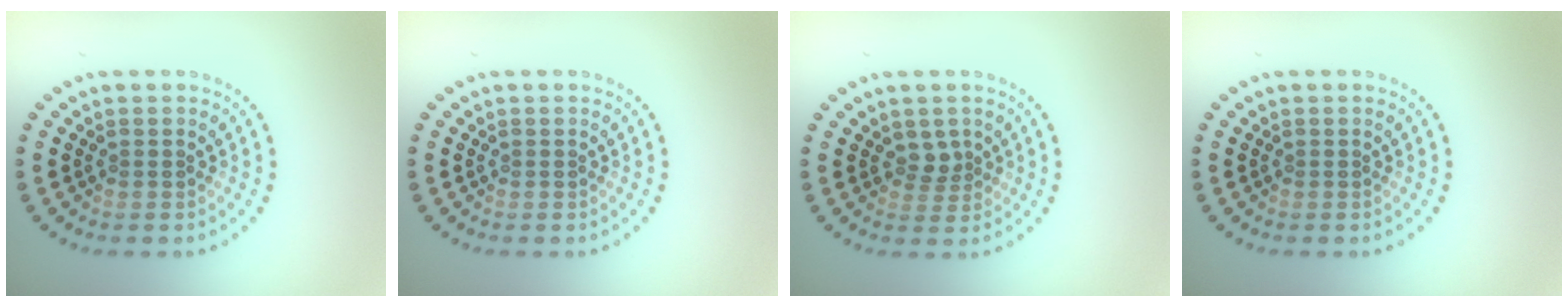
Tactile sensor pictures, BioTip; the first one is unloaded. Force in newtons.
{"total": 0.0}
{"total": 1.4, "press": 1.0, "slide": 0.9}
{"total": 0.0}